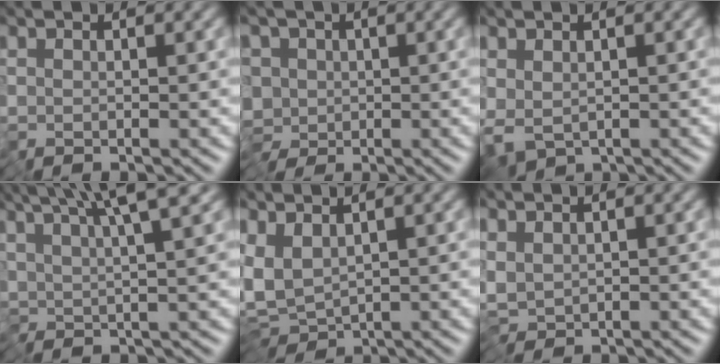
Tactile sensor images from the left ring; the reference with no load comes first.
{"total": 5.1, "force": [-1.5, 4.1, 2.6], "torque": [-0.048, -0.007, -0.041]}
{"total": 2.8, "force": [-0.1, 1.7, 2.3], "torque": [-0.042, -0.009, 0.004]}
{"total": 8.3, "force": [5.0, 2.1, 6.3], "torque": [-0.113, 0.015, 0.069]}
{"total": 5.1, "force": [-0.5, 3.0, 4.1], "torque": [-0.096, -0.007, -0.012]}
{"total": 2.3, "force": [0.1, 1.5, 1.8], "torque": [-0.046, -0.001, -0.001]}